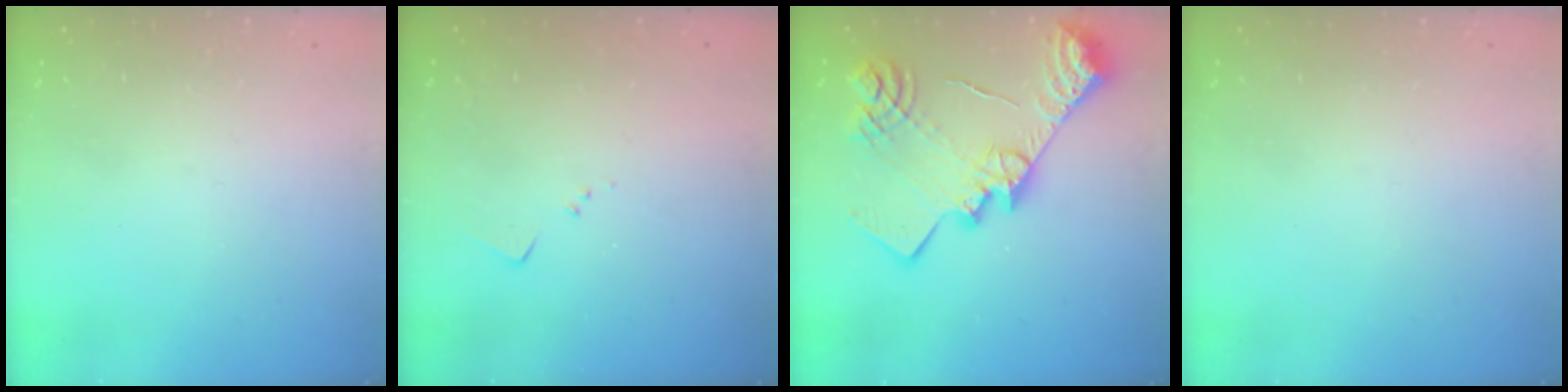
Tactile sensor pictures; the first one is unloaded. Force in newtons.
{"total": 3.6, "press": 3.5, "slide": 0.5}
{"total": 24.3, "press": 24.2, "slide": 2.2}
{"total": 0.0}